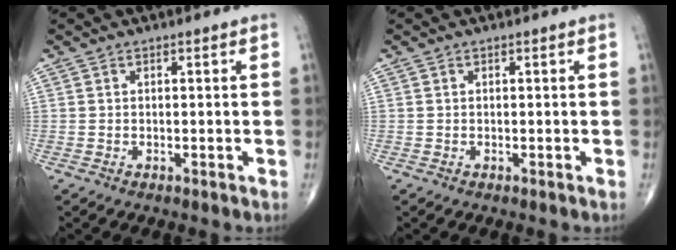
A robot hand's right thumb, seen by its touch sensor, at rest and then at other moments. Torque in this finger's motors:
{"motor_torque": [-0.12, 0.11, 0.03, -0.18, 0.01]}